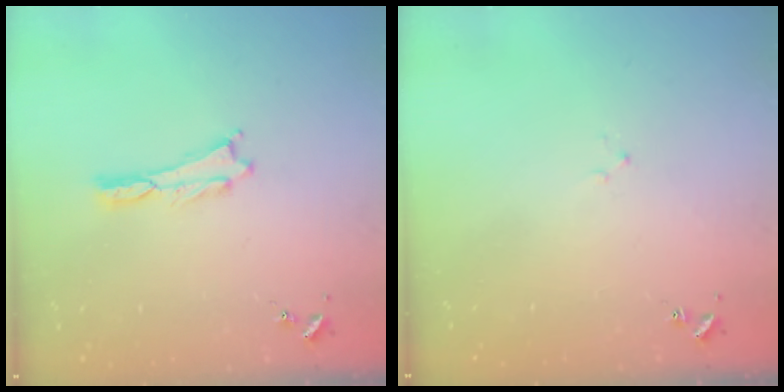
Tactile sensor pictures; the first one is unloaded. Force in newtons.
{"total": 1.4, "press": 1.4, "slide": 0.2}